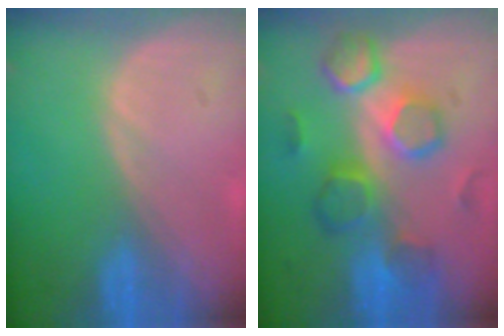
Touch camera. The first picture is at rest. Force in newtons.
{"total": 9.0, "press": 8.8, "slide": 1.8}